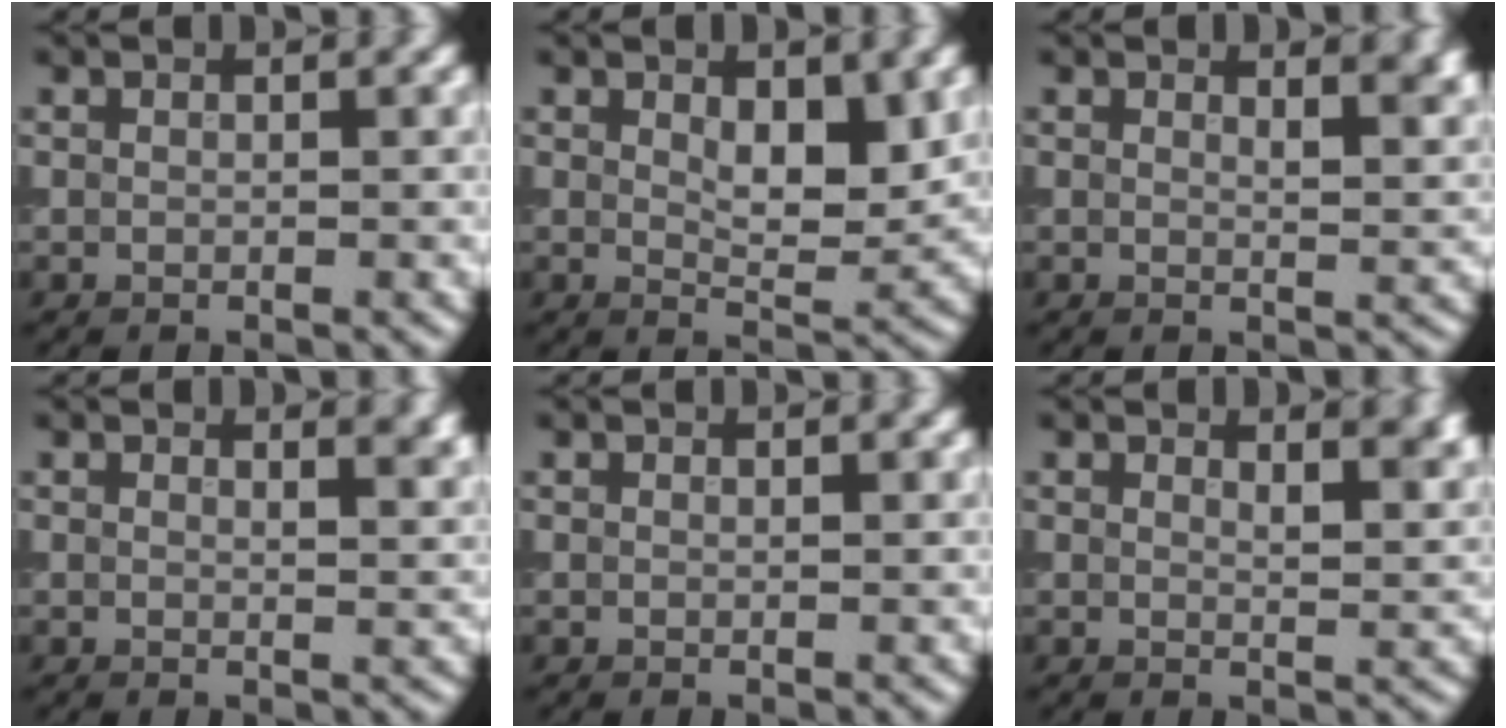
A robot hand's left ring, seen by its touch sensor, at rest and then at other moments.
{"total": 3.5, "force": [1.1, 1.4, 3.0], "torque": [-0.048, -0.005, 0.020]}
{"total": 2.7, "force": [1.8, 1.1, 1.7], "torque": [-0.004, 0.003, 0.022]}
{"total": 2.0, "force": [1.5, 0.8, 1.1], "torque": [0.003, 0.001, 0.018]}
{"total": 0.0}
{"total": 2.8, "force": [1.9, 1.0, 1.7], "torque": [-0.009, 0.002, 0.024]}